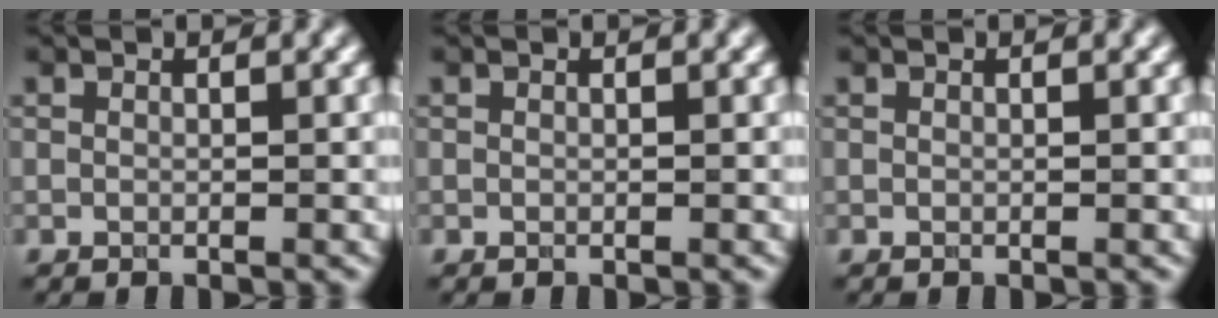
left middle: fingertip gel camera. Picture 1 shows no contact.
{"total": 0.0}
{"total": 0.0}